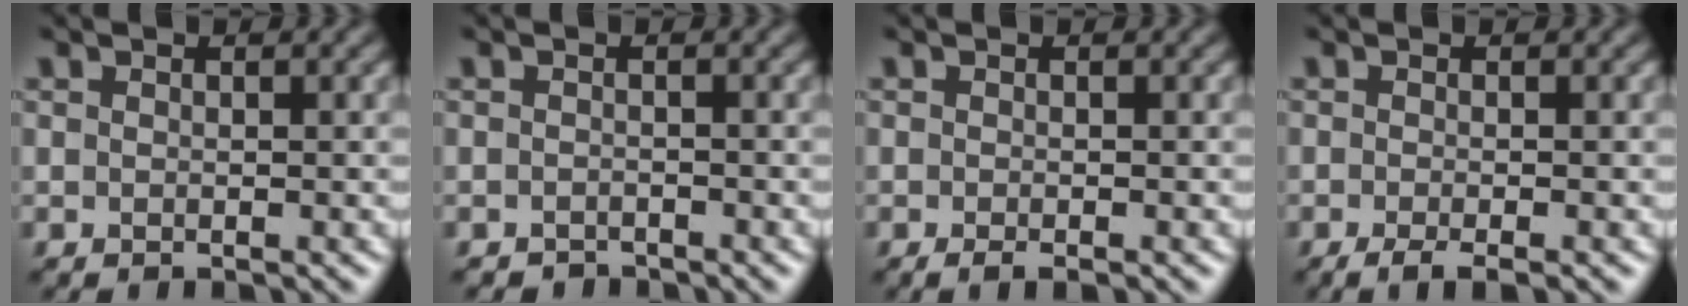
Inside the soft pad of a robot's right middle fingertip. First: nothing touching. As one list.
[{"total": 0.8, "force": [-0.8, 0.2, -0.3], "torque": [0.004, -0.005, -0.012]}, {"total": 0.8, "force": [-0.5, 0.1, 0.7], "torque": [-0.013, -0.006, -0.008]}, {"total": 2.1, "force": [-1.1, 0.4, 1.8], "torque": [-0.031, -0.007, -0.022]}]